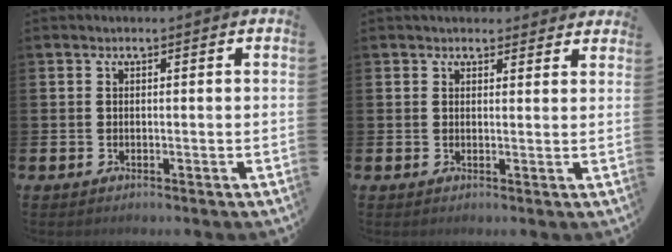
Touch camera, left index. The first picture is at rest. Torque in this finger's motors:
{"motor_torque": [1.06, -1.07, 0.54, 0.02]}